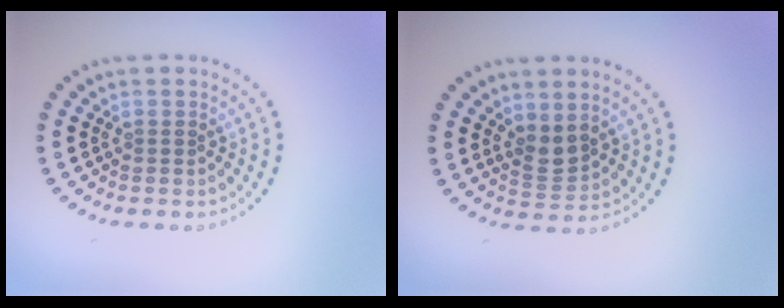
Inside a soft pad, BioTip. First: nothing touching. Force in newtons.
{"total": 2.1, "press": 1.7, "slide": 1.2}